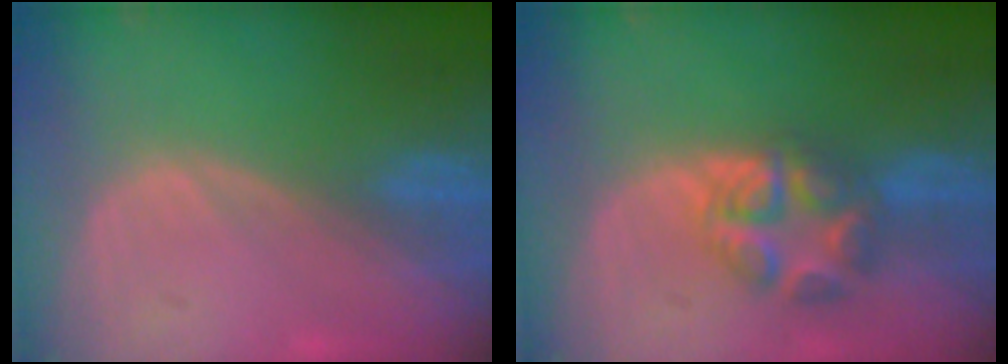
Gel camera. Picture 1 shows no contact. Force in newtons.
{"total": 6.3, "press": 6.3, "slide": 0.1}